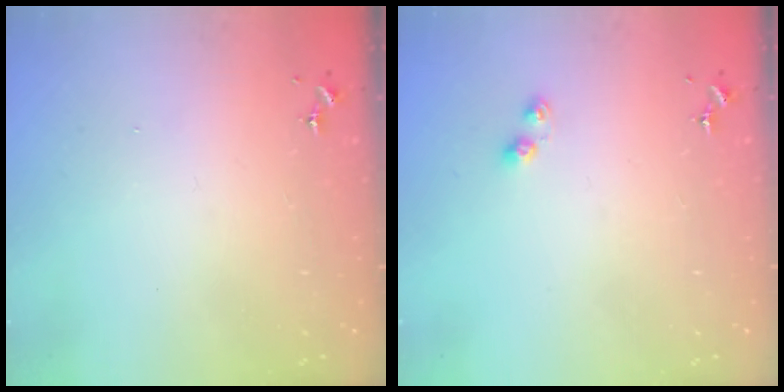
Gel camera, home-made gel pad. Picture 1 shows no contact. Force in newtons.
{"total": 4.3, "press": 4.3, "slide": 0.6}